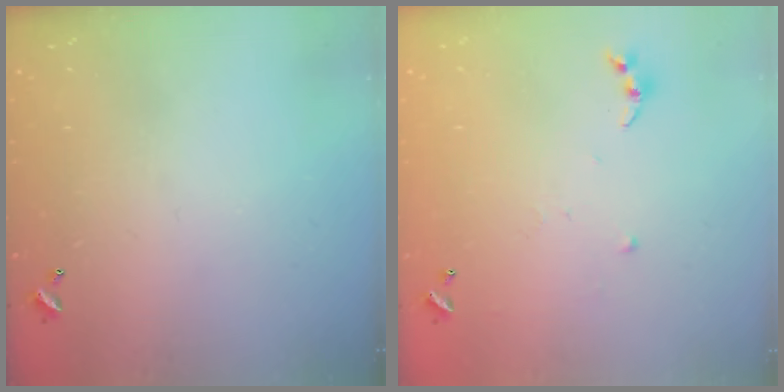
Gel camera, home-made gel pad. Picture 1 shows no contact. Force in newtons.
{"total": 4.8, "press": 4.7, "slide": 0.5}